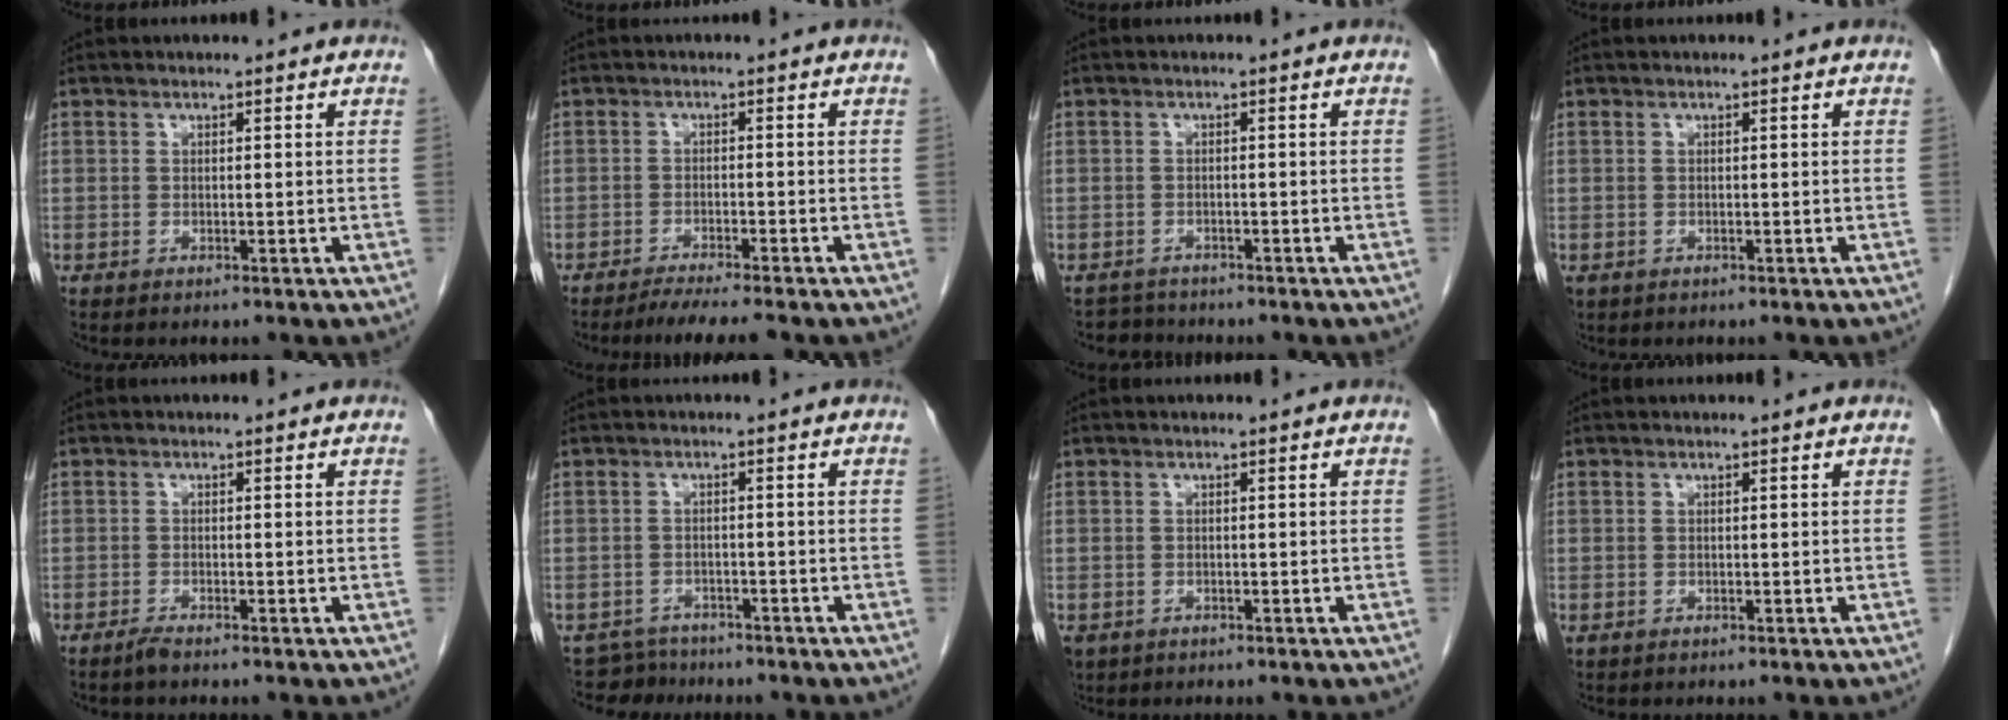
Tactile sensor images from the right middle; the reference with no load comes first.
{"total": 5.2, "force": [-4.5, -0.6, 2.5], "torque": [-0.036, -0.016, -0.071]}
{"total": 2.3, "force": [-2.0, 0.6, -0.8], "torque": [0.011, -0.004, -0.034]}
{"total": 0.9, "force": [-0.4, 0.8, 0.3], "torque": [-0.012, 0.002, 0.001]}
{"total": 1.1, "force": [-1.0, 0.0, 0.5], "torque": [-0.014, -0.002, -0.018]}
{"total": 3.3, "force": [-2.9, 1.2, -1.1], "torque": [0.017, -0.001, -0.048]}
{"total": 3.2, "force": [-1.7, 2.5, 1.1], "torque": [-0.026, -0.004, -0.025]}
{"total": 0.0}